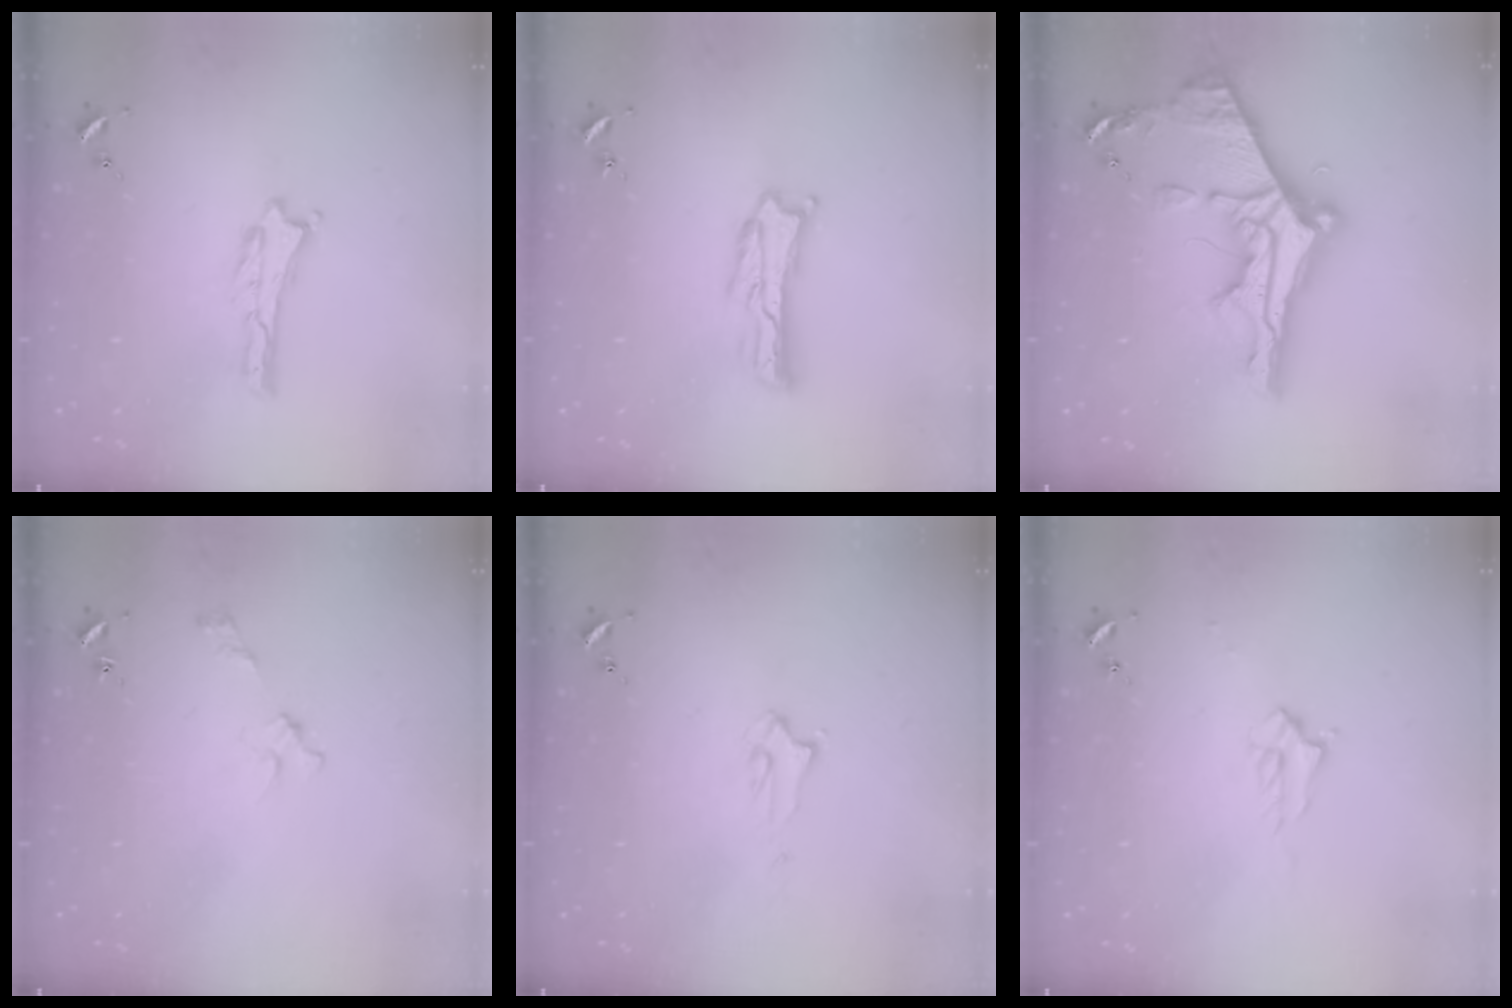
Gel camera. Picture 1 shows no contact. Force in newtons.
{"total": 1.6, "press": 1.6, "slide": 0.3}
{"total": 10.6, "press": 10.5, "slide": 1.3}
{"total": 2.7, "press": 2.6, "slide": 0.3}
{"total": 2.0, "press": 2.0, "slide": 0.2}
{"total": 1.7, "press": 1.6, "slide": 0.2}